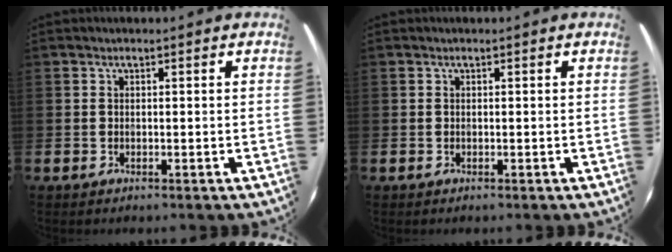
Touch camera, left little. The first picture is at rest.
{"total": 0.0}